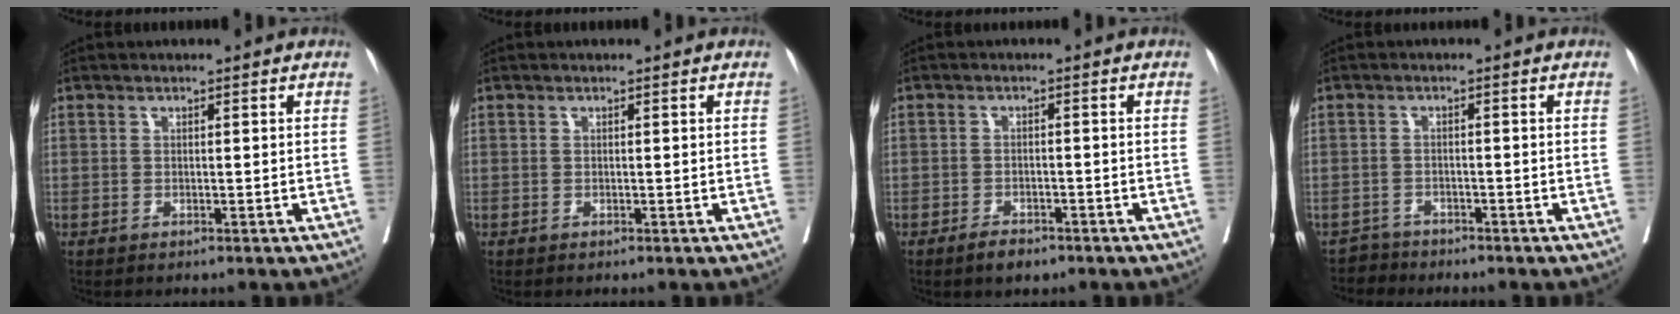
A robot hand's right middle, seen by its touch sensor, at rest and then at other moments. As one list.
[{"total": 0.0}, {"total": 2.8, "force": [-2.0, 1.3, 1.4], "torque": [-0.025, 0.000, -0.028]}, {"total": 2.6, "force": [-2.2, 0.6, -1.2], "torque": [0.022, -0.004, -0.044]}]